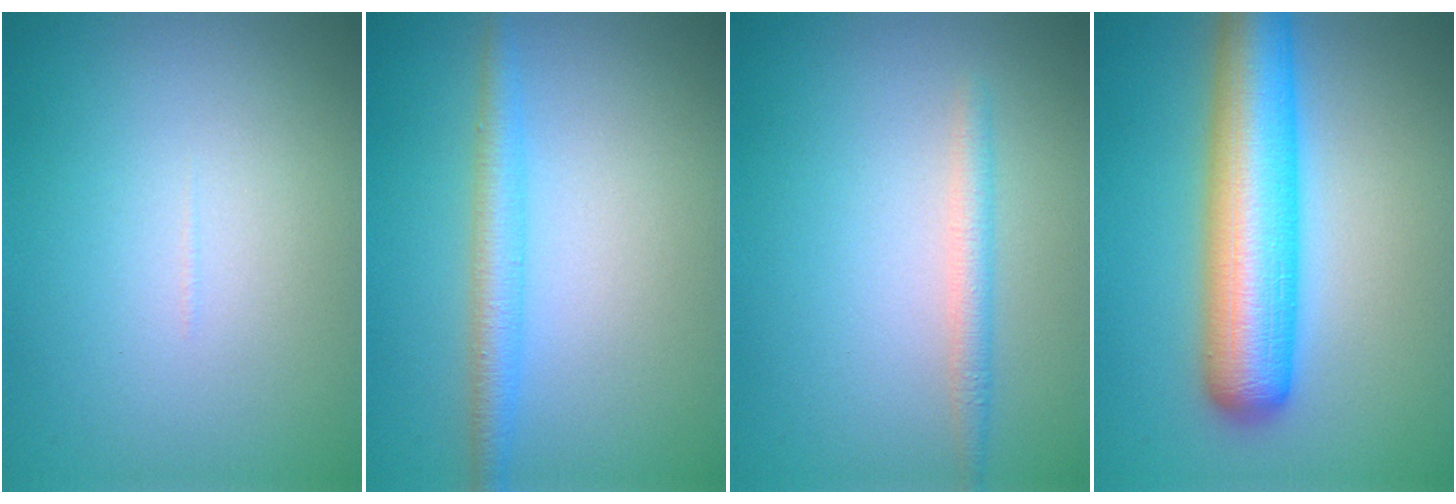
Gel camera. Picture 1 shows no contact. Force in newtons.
{"total": 2.4, "press": 2.4, "slide": 0.2}
{"total": 1.5, "press": 1.5, "slide": 0.0}
{"total": 8.6, "press": 8.6, "slide": 0.2}